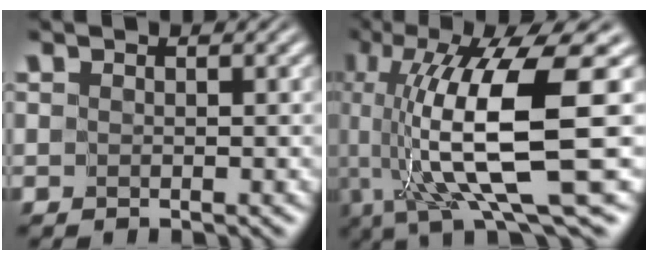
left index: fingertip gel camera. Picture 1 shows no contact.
{"total": 12.4, "force": [-0.6, 2.4, 12.2], "torque": [-0.208, 0.002, 0.004]}